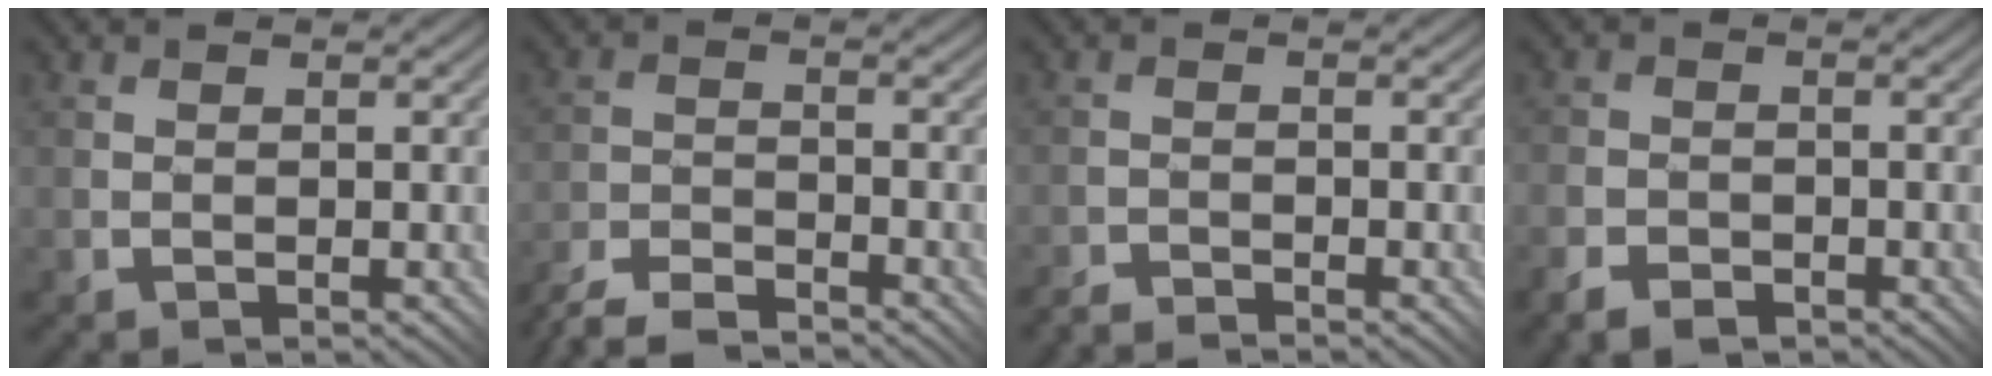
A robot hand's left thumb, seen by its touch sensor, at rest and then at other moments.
{"total": 5.9, "force": [-5.6, 1.0, 1.8], "torque": [-0.037, -0.002, -0.112]}
{"total": 2.2, "force": [-2.2, -0.2, -0.1], "torque": [0.002, 0.004, -0.048]}
{"total": 3.3, "force": [-2.4, 1.9, 1.3], "torque": [-0.028, -0.002, -0.050]}